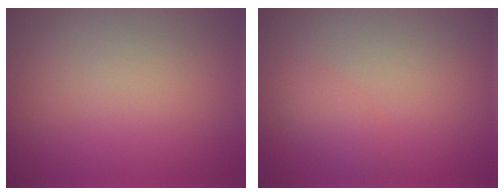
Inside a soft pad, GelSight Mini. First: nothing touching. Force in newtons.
{"total": 1.7, "press": 1.7, "slide": 0.0}